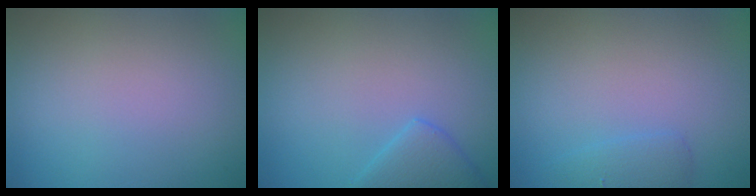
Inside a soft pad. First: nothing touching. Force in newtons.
{"total": 2.8, "press": 2.8, "slide": 0.3}
{"total": 1.3, "press": 1.3, "slide": 0.1}